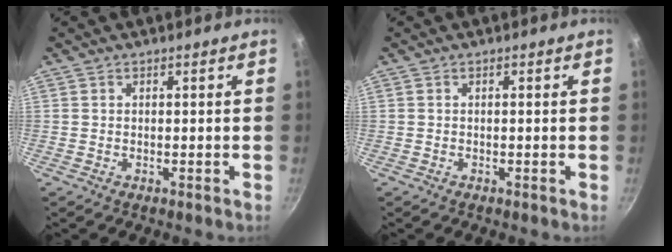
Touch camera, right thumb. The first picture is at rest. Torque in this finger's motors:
{"motor_torque": [0.75, 4.26, -0.47, 0.27, -0.02]}